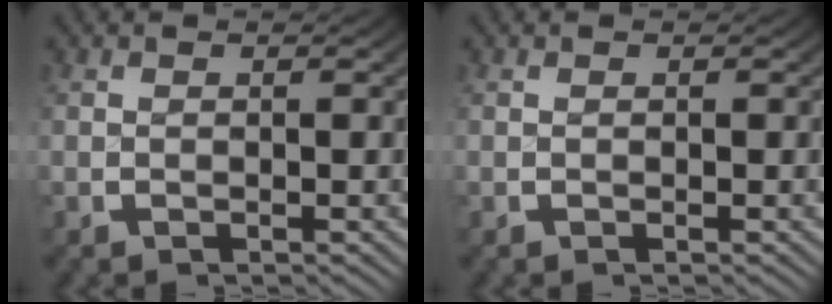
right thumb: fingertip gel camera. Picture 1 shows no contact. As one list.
[{"total": 0.0}]